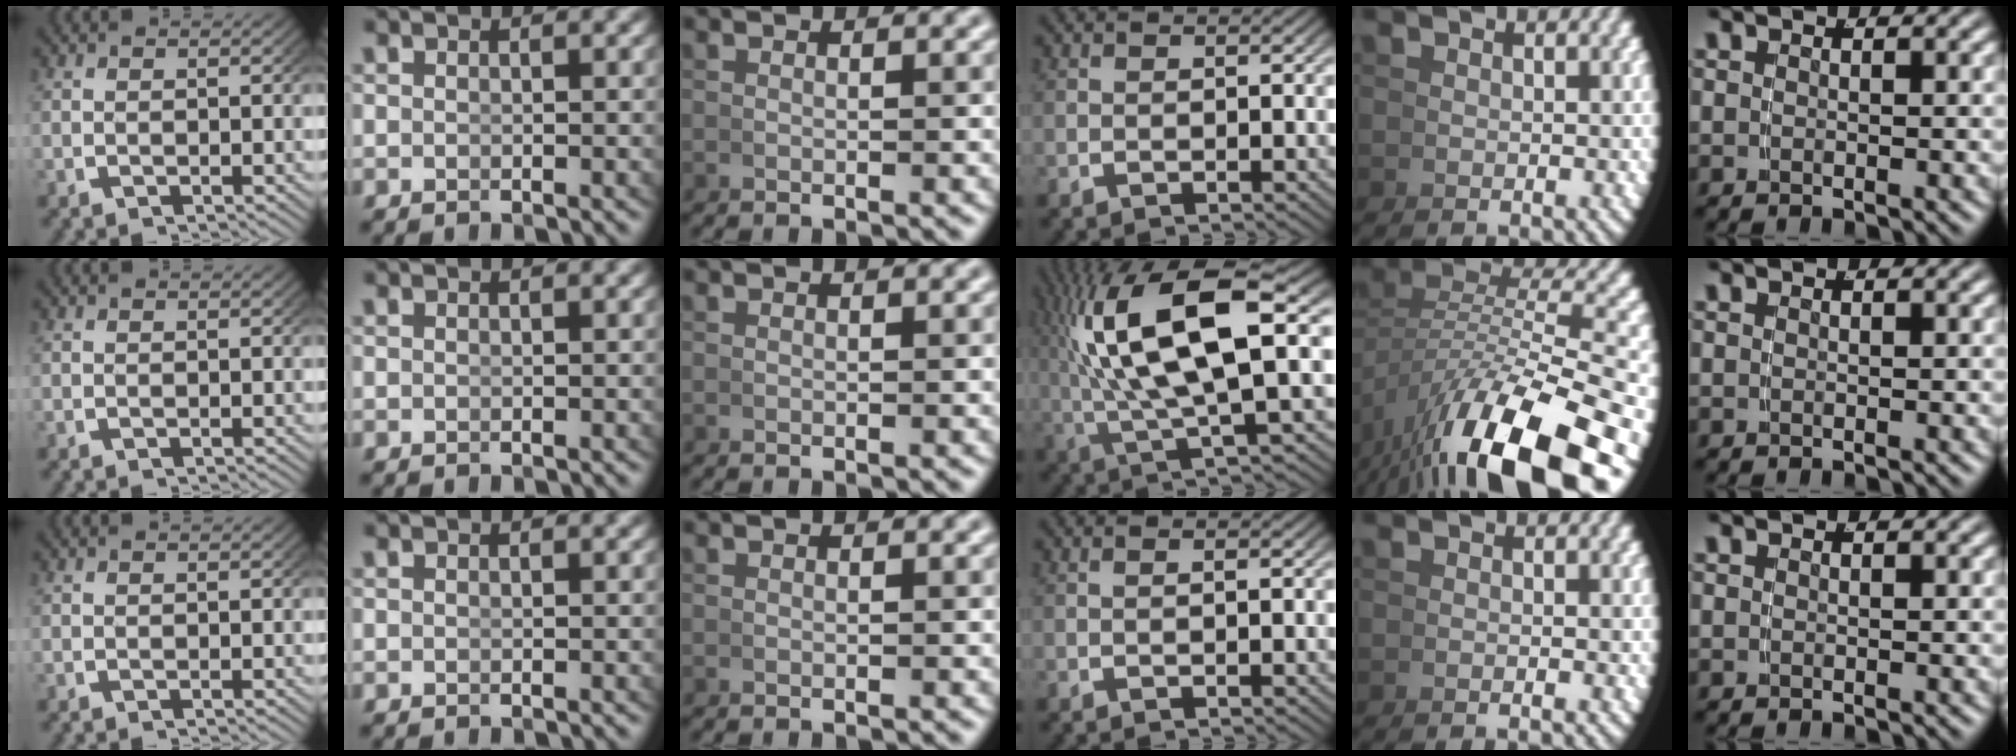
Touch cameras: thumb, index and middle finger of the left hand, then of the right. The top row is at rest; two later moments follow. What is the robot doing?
{"motion": "lift_and_place", "object": "cup"}